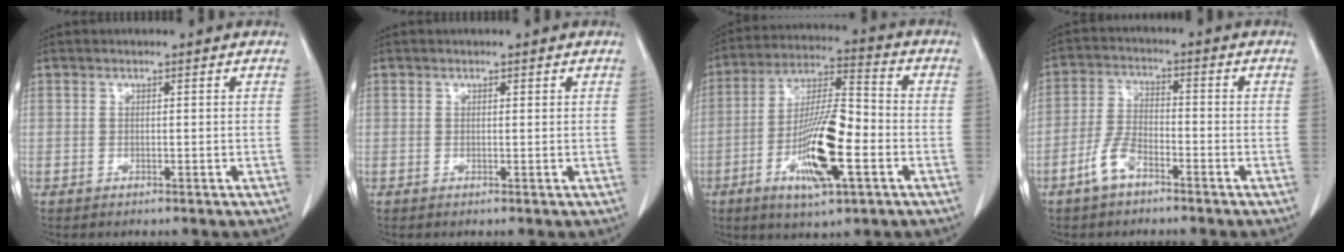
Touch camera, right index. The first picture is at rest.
{"total": 0.0}
{"total": 14.6, "force": [-4.8, 2.8, 13.4], "torque": [-0.252, -0.004, -0.083]}
{"total": 6.0, "force": [-3.8, 2.5, 3.9], "torque": [-0.092, 0.004, -0.076]}